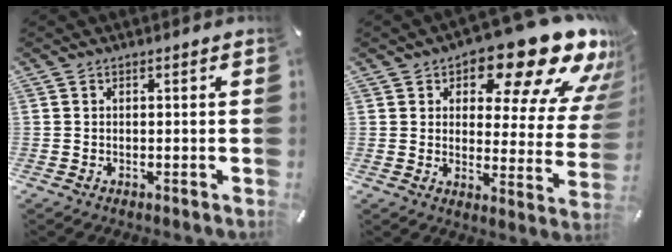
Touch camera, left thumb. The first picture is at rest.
{"total": 19.0, "force": [13.4, 7.6, 11.2], "torque": [-0.150, -0.099, 0.219]}